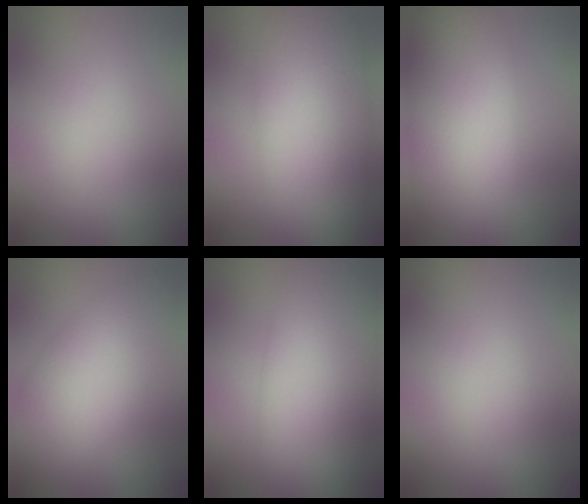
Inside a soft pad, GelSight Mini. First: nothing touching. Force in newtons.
{"total": 10.1, "press": 10.1, "slide": 0.3}
{"total": 9.6, "press": 9.6, "slide": 0.3}
{"total": 5.9, "press": 5.9, "slide": 0.3}
{"total": 10.0, "press": 10.0, "slide": 0.2}
{"total": 0.0}